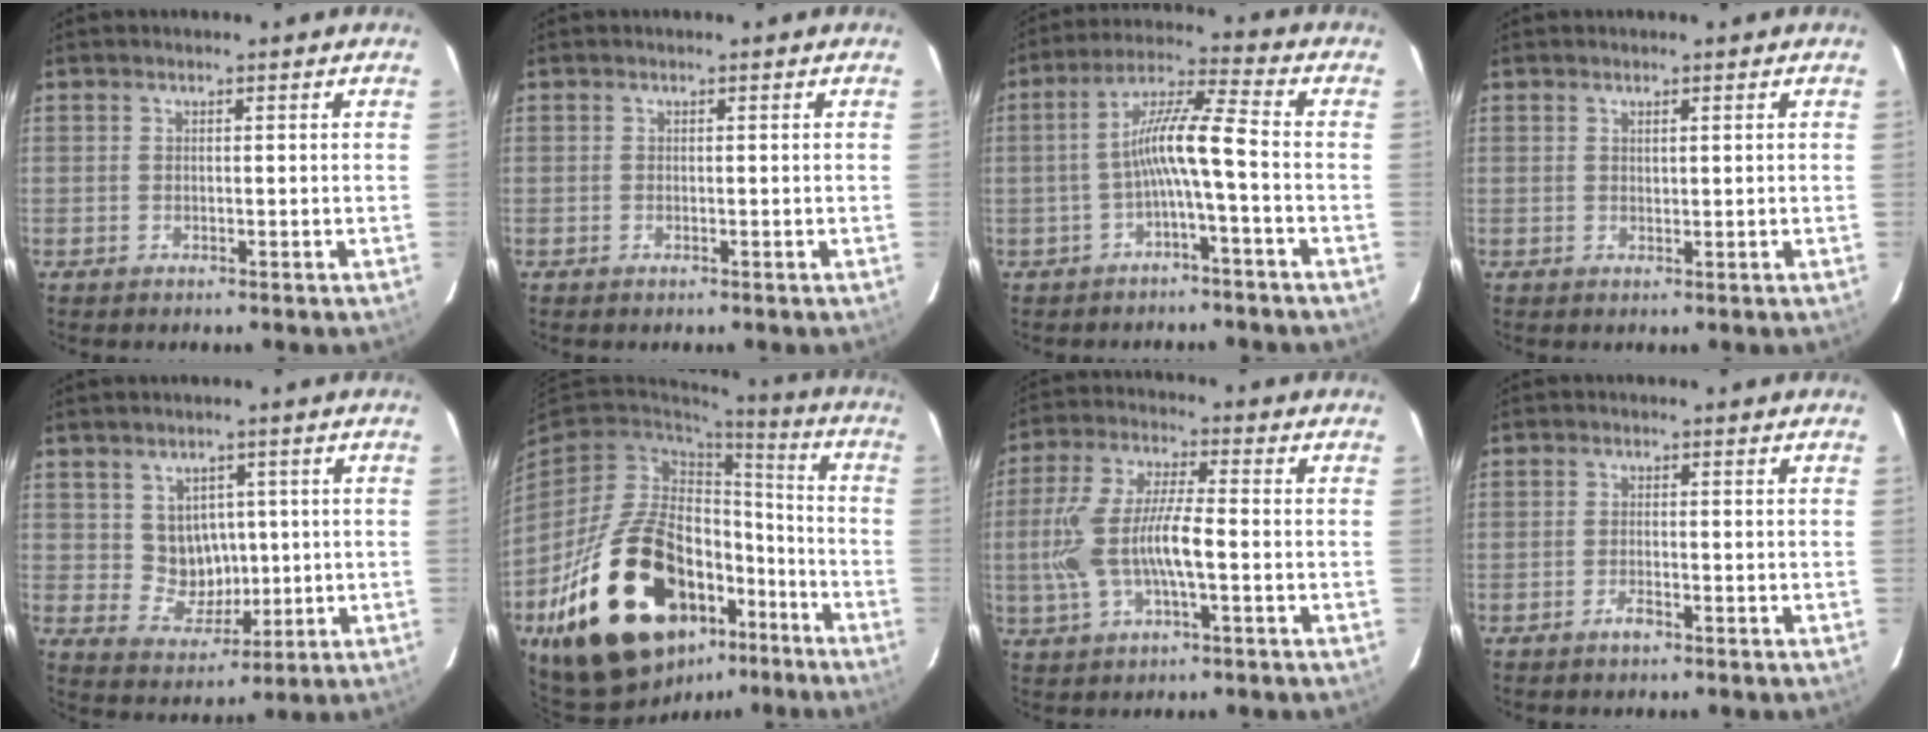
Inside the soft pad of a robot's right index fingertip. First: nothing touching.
{"total": 0.0}
{"total": 8.0, "force": [-2.7, 0.0, 7.6], "torque": [-0.164, 0.019, -0.048]}
{"total": 0.8, "force": [0.5, 0.3, 0.6], "torque": [-0.008, 0.003, 0.010]}
{"total": 6.9, "force": [1.1, 6.3, 2.5], "torque": [-0.048, 0.006, 0.037]}
{"total": 29.8, "force": [-14.6, 16.8, 19.8], "torque": [-0.384, 0.001, -0.214]}
{"total": 12.5, "force": [-2.2, 3.7, 11.7], "torque": [-0.246, 0.002, -0.040]}
{"total": 1.9, "force": [-1.3, 0.6, 1.3], "torque": [-0.028, 0.000, -0.024]}